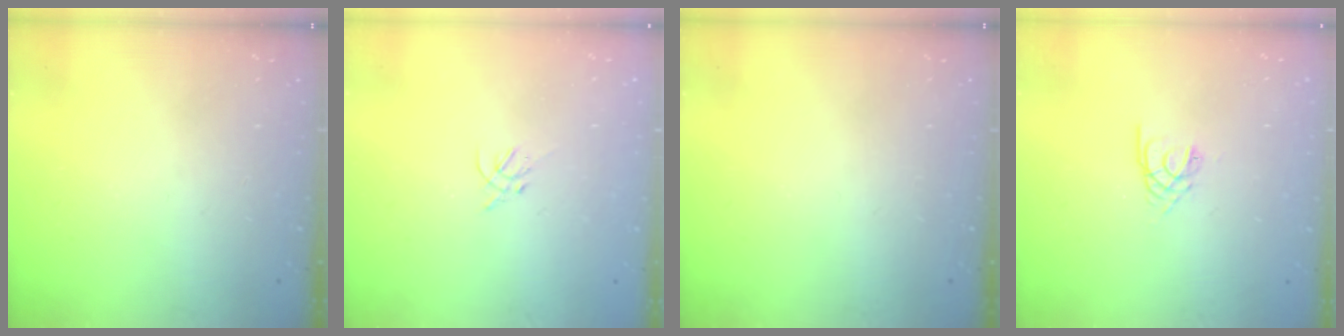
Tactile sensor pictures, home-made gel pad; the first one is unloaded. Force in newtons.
{"total": 1.4, "press": 1.3, "slide": 0.5}
{"total": 0.0}
{"total": 2.2, "press": 2.1, "slide": 0.4}